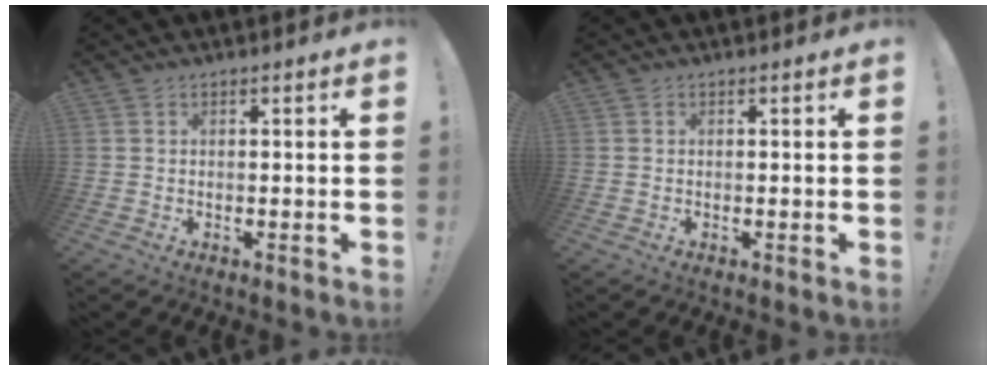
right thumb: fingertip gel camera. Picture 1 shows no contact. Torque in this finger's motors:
{"motor_torque": [0.14, 0.04, 0.38, -0.04, -0.03]}